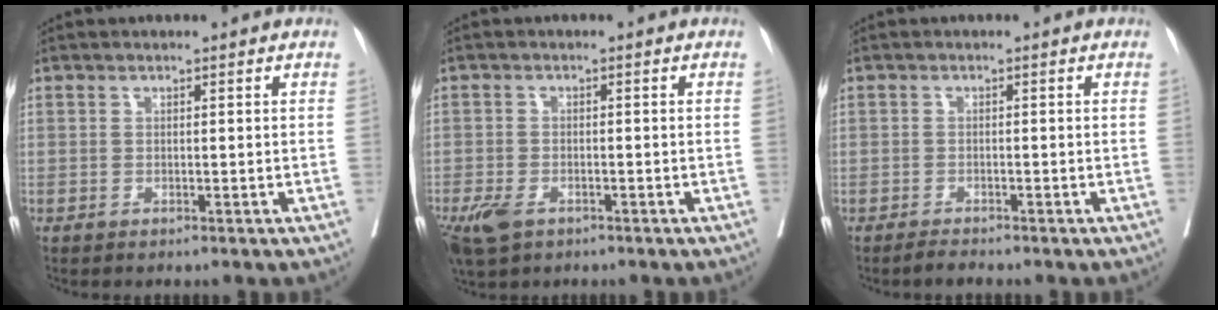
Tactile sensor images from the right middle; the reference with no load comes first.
{"total": 6.0, "force": [-3.6, 3.2, 3.5], "torque": [-0.071, -0.009, -0.061]}
{"total": 1.2, "force": [-1.2, 0.1, 0.2], "torque": [-0.012, -0.006, -0.019]}